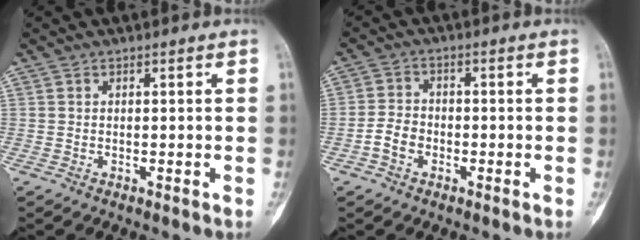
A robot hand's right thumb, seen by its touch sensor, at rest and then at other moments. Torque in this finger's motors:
{"motor_torque": [0.84, 0.45, 0.25, -0.36, 0.09]}